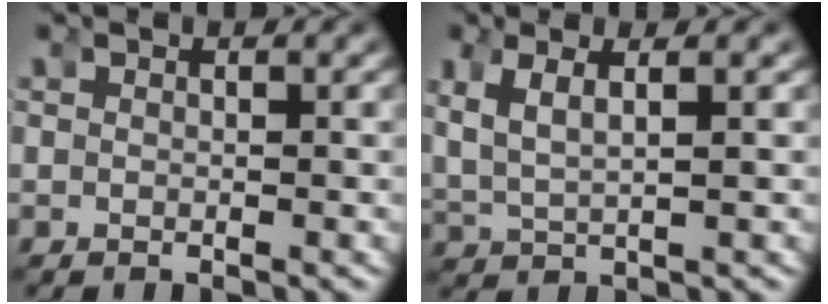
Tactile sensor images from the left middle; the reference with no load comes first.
{"total": 4.0, "force": [1.3, 2.3, 3.0], "torque": [-0.080, -0.006, 0.031]}